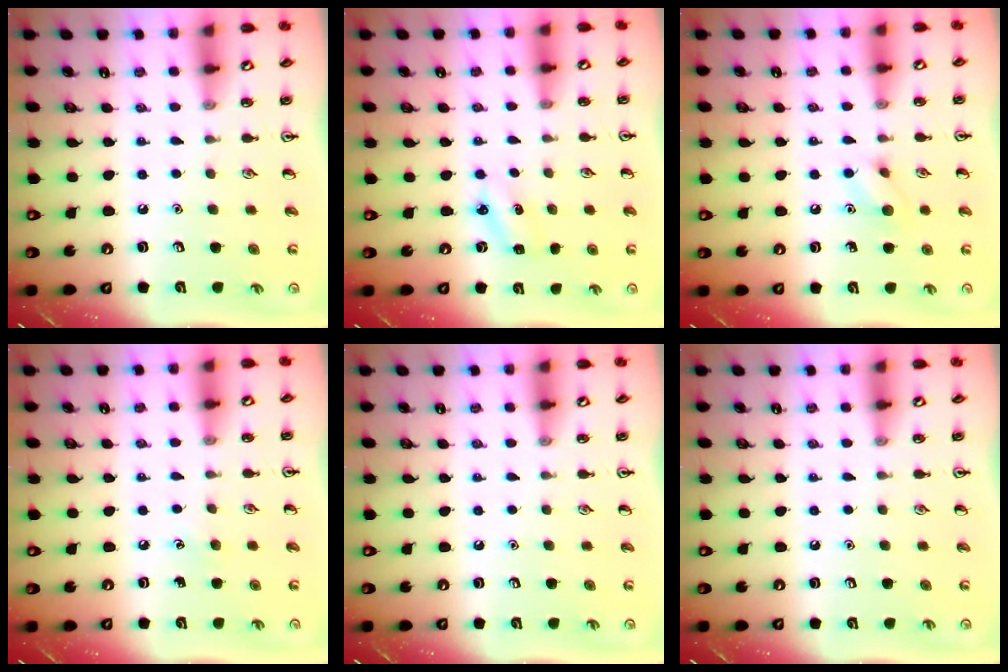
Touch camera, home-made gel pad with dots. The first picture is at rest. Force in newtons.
{"total": 3.2, "press": 3.0, "slide": 1.1}
{"total": 6.9, "press": 6.8, "slide": 1.3}
{"total": 3.6, "press": 3.4, "slide": 1.2}
{"total": 0.0}
{"total": 0.0}